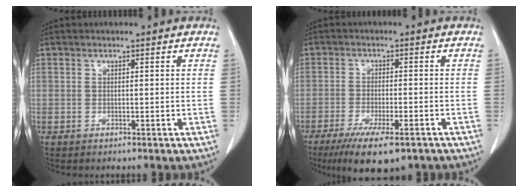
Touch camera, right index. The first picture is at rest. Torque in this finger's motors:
{"motor_torque": [0.99, -0.98, 0.48, 0.14]}